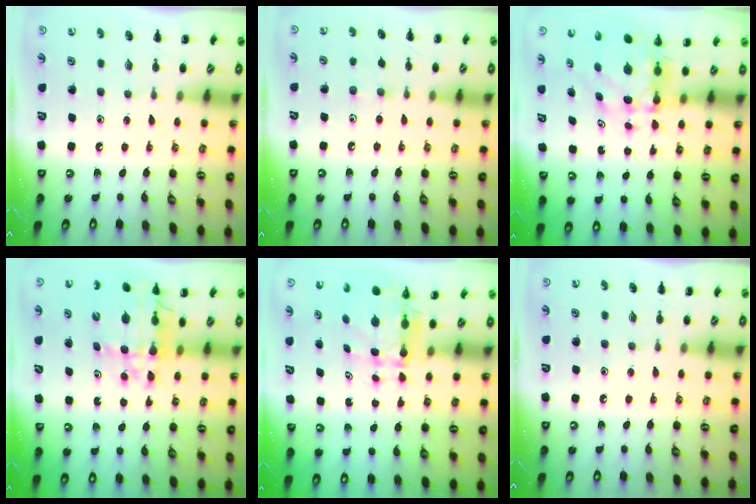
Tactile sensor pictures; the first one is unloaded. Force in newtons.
{"total": 5.3, "press": 4.9, "slide": 1.8}
{"total": 7.3, "press": 7.1, "slide": 1.5}
{"total": 11.9, "press": 11.3, "slide": 3.6}
{"total": 4.9, "press": 4.5, "slide": 1.9}
{"total": 0.0}